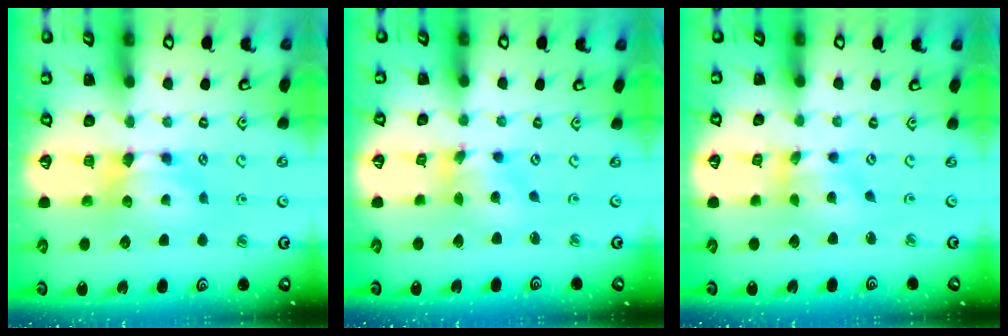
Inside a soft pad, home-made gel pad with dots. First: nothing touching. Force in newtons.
{"total": 2.5, "press": 2.1, "slide": 1.3}
{"total": 2.7, "press": 2.4, "slide": 1.3}